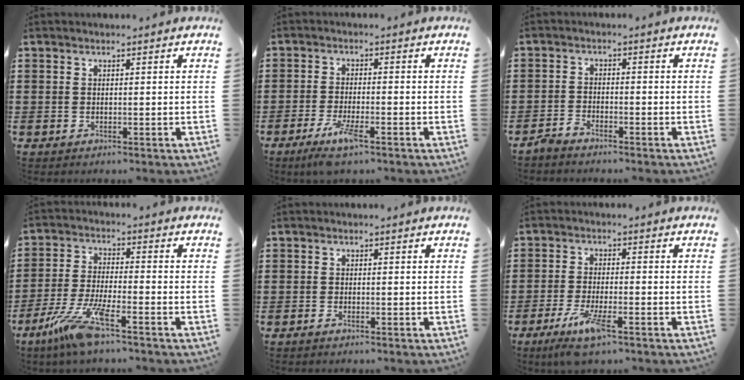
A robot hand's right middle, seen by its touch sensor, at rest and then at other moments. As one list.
[{"total": 4.8, "force": [-2.9, 0.6, 3.7], "torque": [-0.078, -0.011, -0.053]}, {"total": 2.3, "force": [-2.3, 0.1, 0.5], "torque": [-0.027, -0.001, -0.051]}, {"total": 8.5, "force": [-5.7, 0.5, 6.2], "torque": [-0.145, -0.019, -0.112]}, {"total": 0.5, "force": [-0.4, 0.1, 0.3], "torque": [-0.008, -0.003, -0.007]}, {"total": 6.1, "force": [-3.5, 0.9, 4.9], "torque": [-0.101, -0.016, -0.063]}]